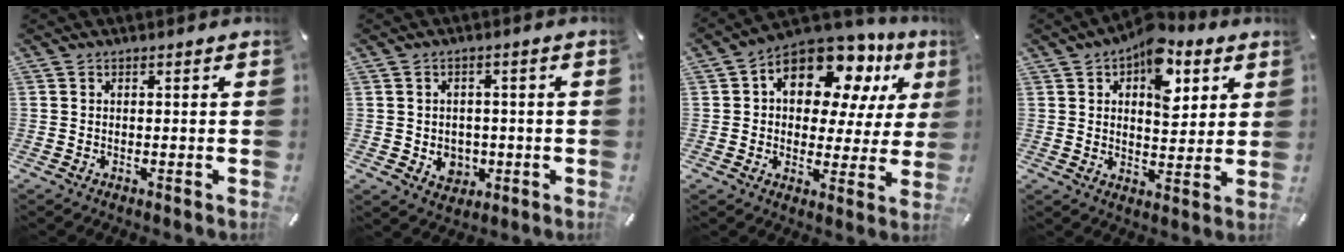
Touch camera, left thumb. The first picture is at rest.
{"total": 5.1, "force": [-1.0, 4.6, 1.8], "torque": [-0.032, -0.002, -0.020]}
{"total": 15.3, "force": [8.2, 9.2, 9.1], "torque": [-0.136, -0.050, 0.142]}
{"total": 11.8, "force": [6.1, 7.1, 7.1], "torque": [-0.083, -0.028, 0.102]}